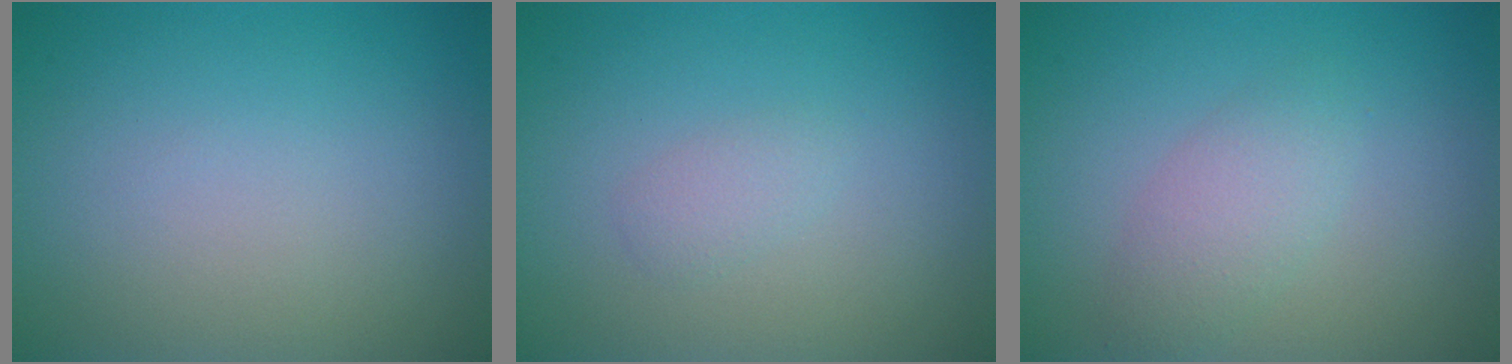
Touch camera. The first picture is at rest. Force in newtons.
{"total": 1.1, "press": 1.1, "slide": 0.1}
{"total": 2.4, "press": 2.4, "slide": 0.1}